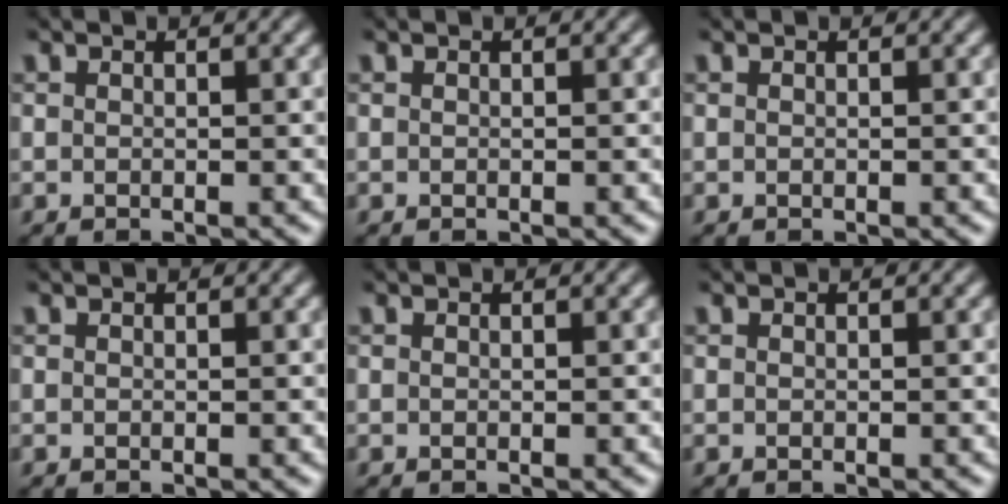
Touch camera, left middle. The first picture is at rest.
{"total": 0.0}
{"total": 0.0}
{"total": 0.0}
{"total": 0.0}
{"total": 0.0}